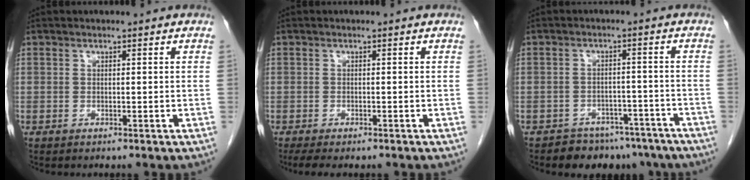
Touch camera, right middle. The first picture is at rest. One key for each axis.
{"total": 4.3, "fx": -3.3, "fy": 1.4, "fz": 2.4, "tx": -0.040, "ty": -0.014, "tz": -0.046}
{"total": 9.0, "fx": -7.3, "fy": 5.1, "fz": 1.4, "tx": 0.002, "ty": 0.017, "tz": -0.084}